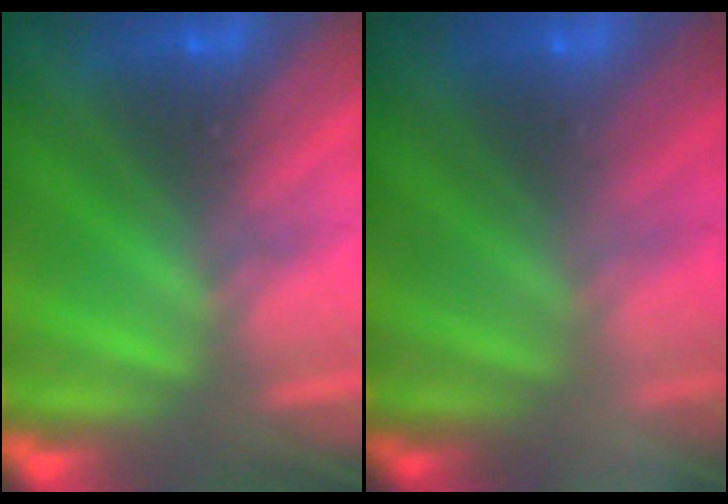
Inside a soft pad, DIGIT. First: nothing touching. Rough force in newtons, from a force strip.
{"total": 2.1}